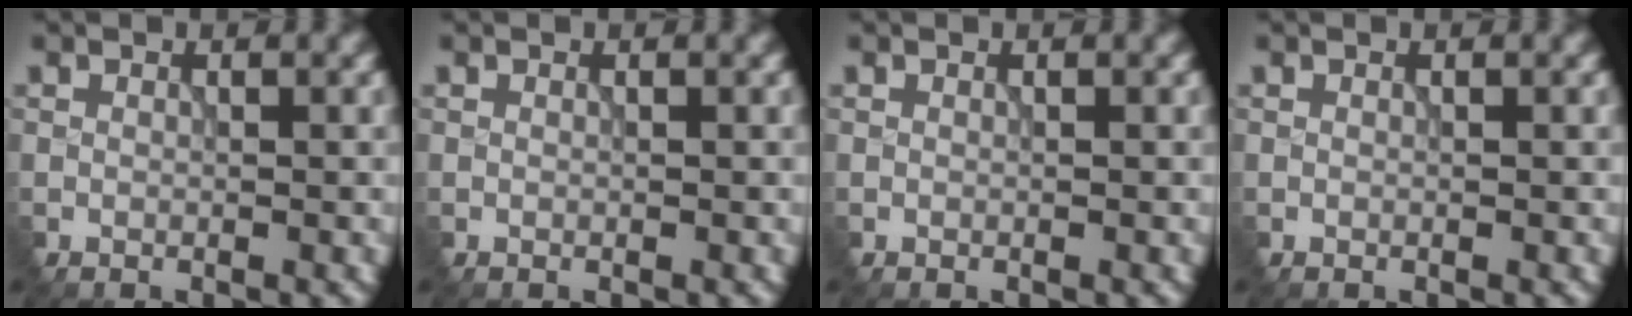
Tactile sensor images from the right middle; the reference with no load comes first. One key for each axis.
{"total": 0.0}
{"total": 0.0}
{"total": 0.0}